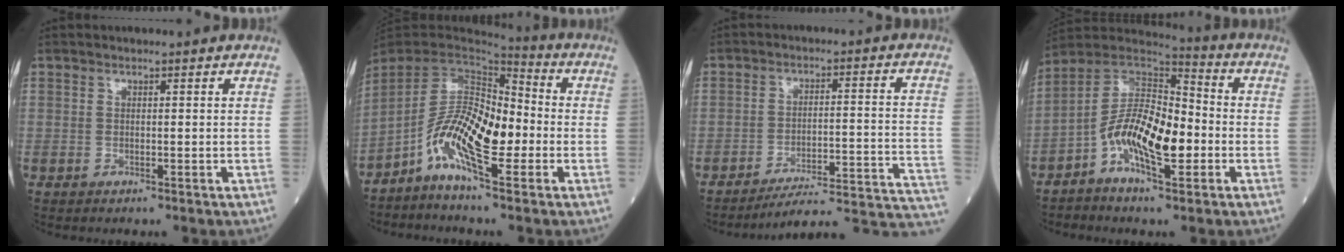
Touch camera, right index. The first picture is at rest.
{"total": 11.5, "force": [-3.4, 3.0, 10.5], "torque": [-0.214, 0.014, -0.072]}
{"total": 17.7, "force": [-16.8, -1.1, 5.4], "torque": [-0.021, 0.019, -0.218]}
{"total": 12.8, "force": [-3.9, 4.4, 11.3], "torque": [-0.224, 0.018, -0.074]}